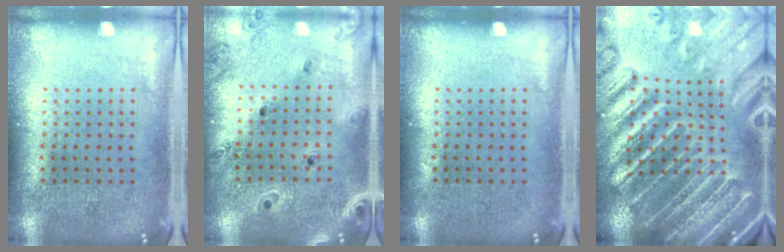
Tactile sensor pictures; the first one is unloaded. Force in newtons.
{"total": 0.6, "press": 0.6, "slide": 0.1}
{"total": 0.0}
{"total": 3.6, "press": 3.5, "slide": 0.9}